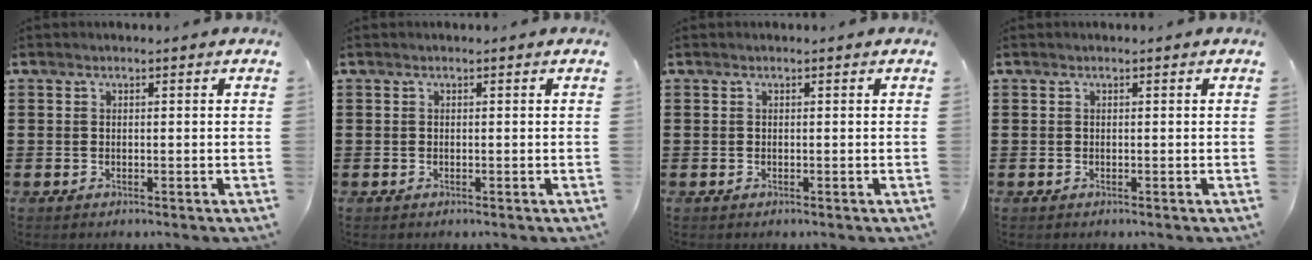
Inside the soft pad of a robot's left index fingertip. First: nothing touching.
{"total": 0.0}
{"total": 0.0}
{"total": 0.0}